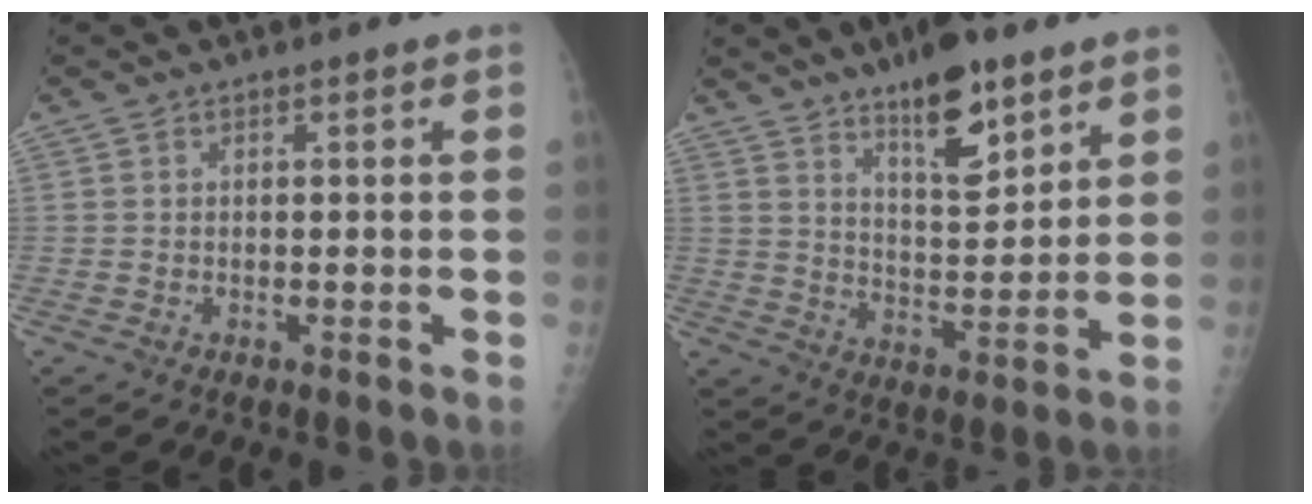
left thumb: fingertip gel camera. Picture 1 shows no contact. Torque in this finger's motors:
{"motor_torque": [0.26, 0.38, 0.14, -0.28, 0.06]}